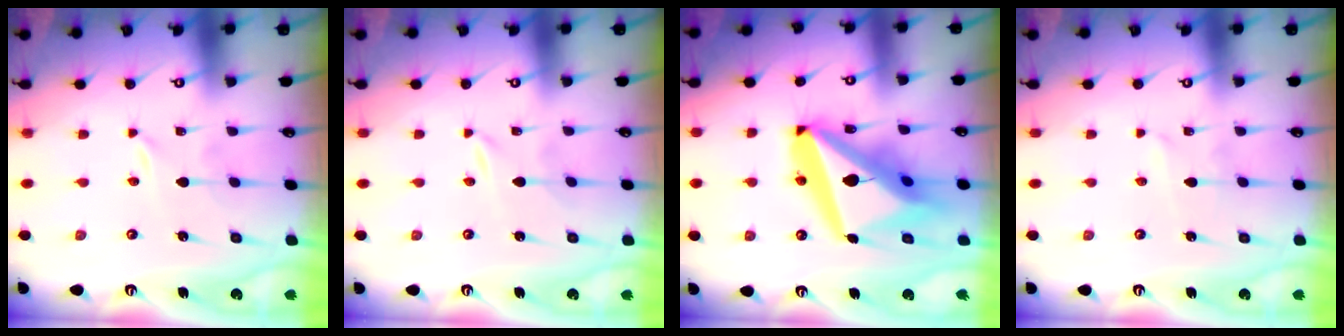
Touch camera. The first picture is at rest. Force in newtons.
{"total": 0.0}
{"total": 22.9, "press": 22.7, "slide": 2.9}
{"total": 1.6, "press": 1.6, "slide": 0.2}